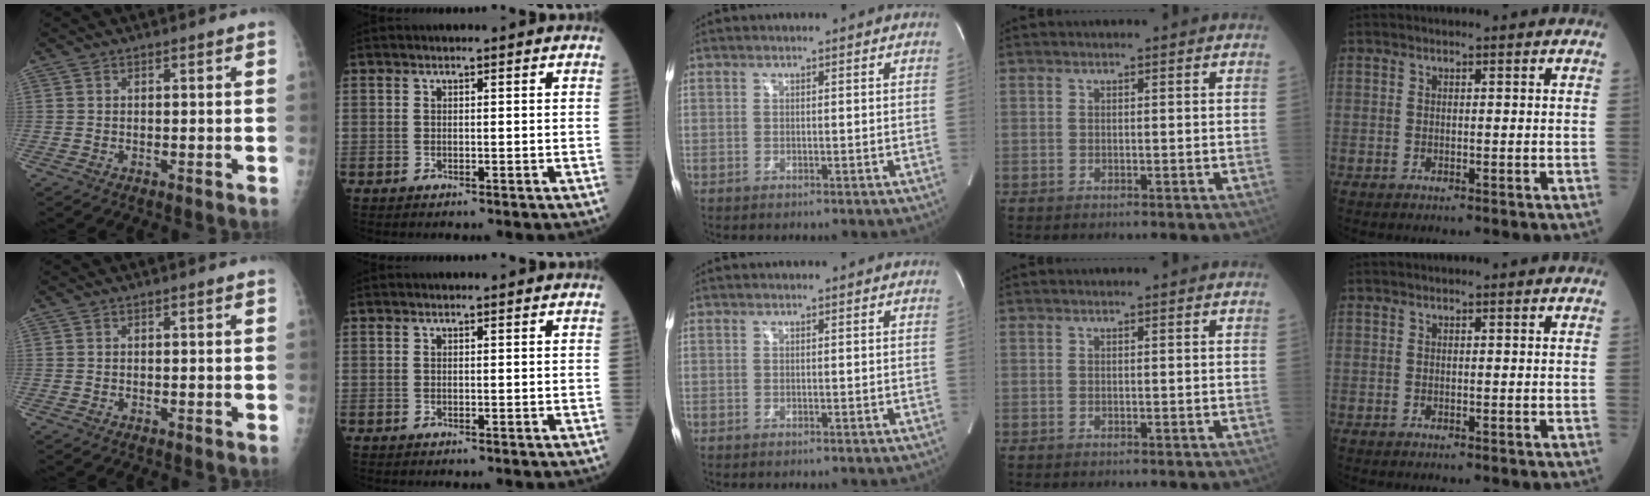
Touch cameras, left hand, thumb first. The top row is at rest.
{}